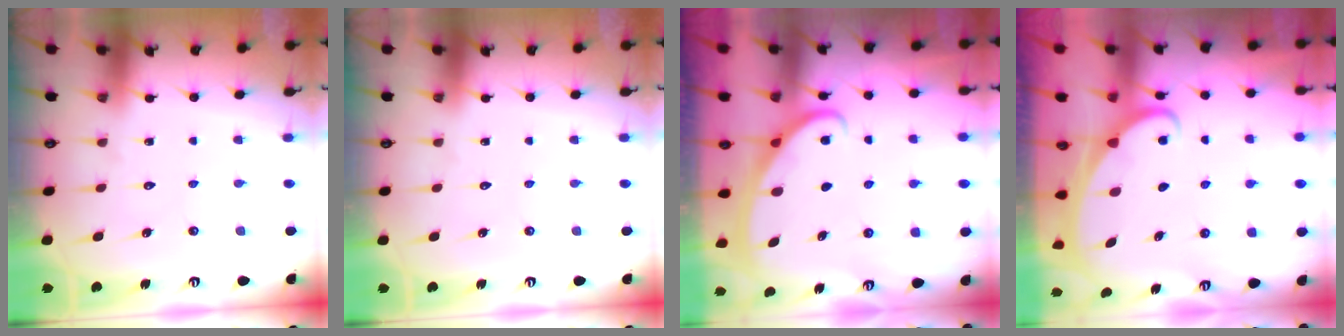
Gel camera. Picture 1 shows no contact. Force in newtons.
{"total": 0.0}
{"total": 2.8, "press": 2.8, "slide": 0.4}
{"total": 2.2, "press": 2.2, "slide": 0.3}